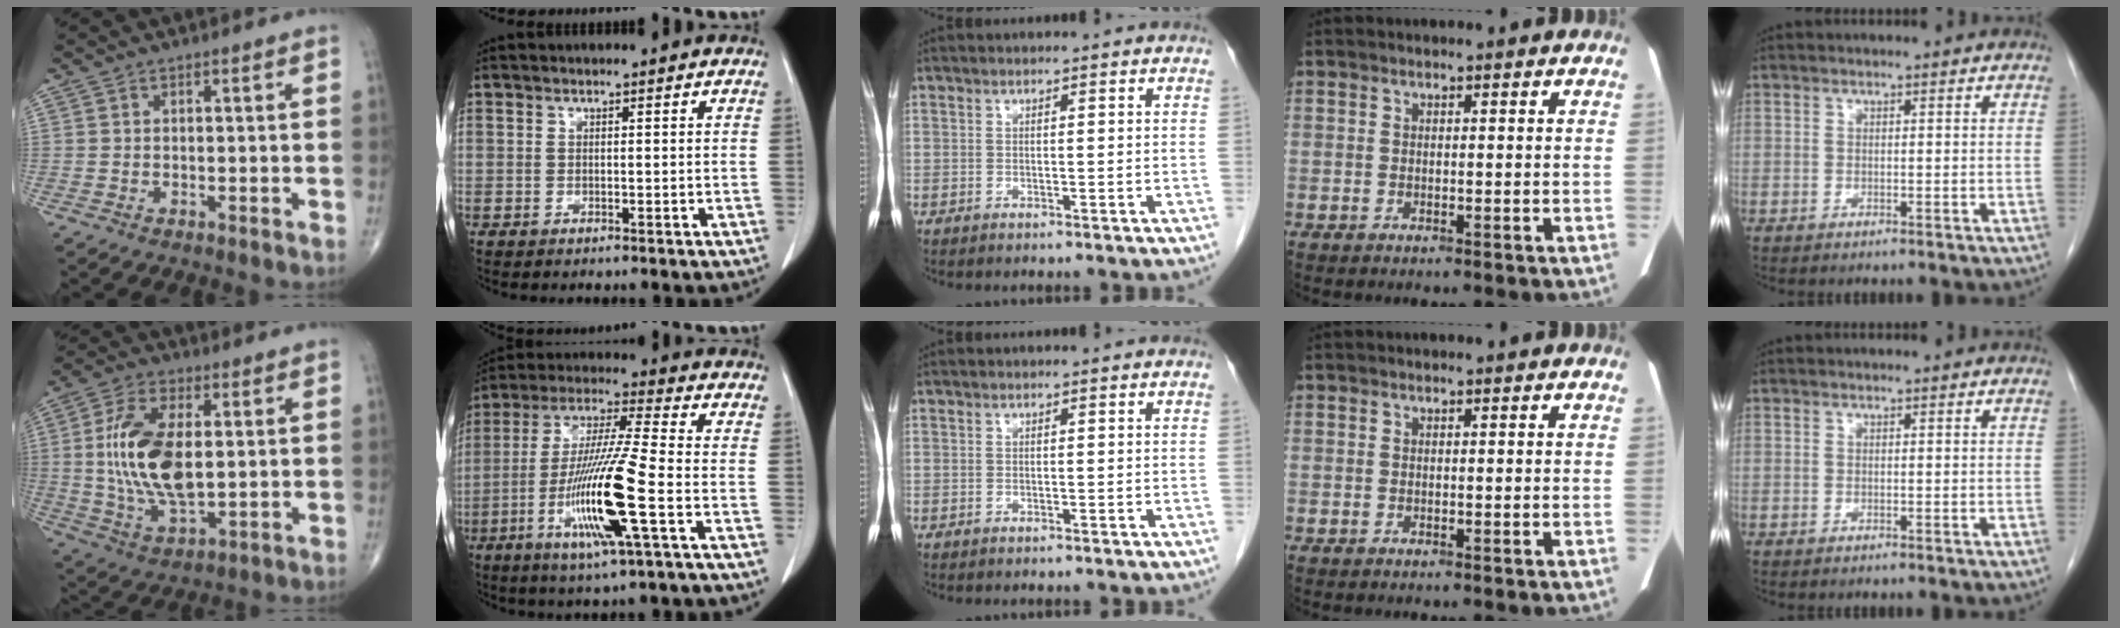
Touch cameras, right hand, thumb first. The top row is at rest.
{"thumb": {"total": 16.4, "force": [1.3, 8.2, 14.1], "torque": [-0.276, -0.010, 0.031]}, "index": {"total": 15.5, "force": [-4.9, -0.2, 14.7], "torque": [-0.298, -0.019, -0.097]}}